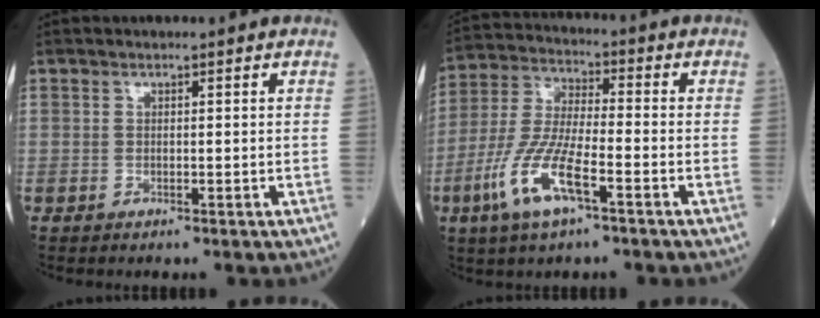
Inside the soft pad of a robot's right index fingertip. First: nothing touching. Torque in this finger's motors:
{"motor_torque": [1.36, -0.78, 0.81, 0.21]}